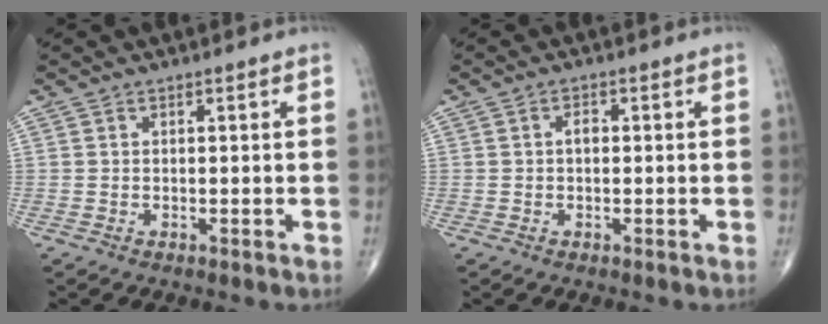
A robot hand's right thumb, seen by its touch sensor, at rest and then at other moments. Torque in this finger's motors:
{"motor_torque": [0.07, 0.05, 0.19, -0.08, 0.00]}